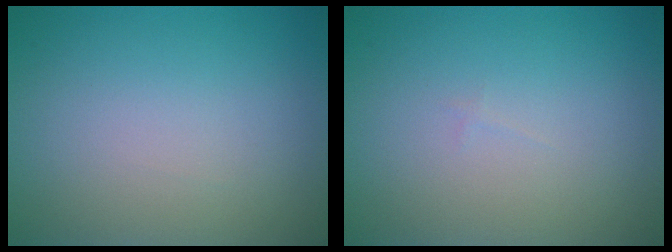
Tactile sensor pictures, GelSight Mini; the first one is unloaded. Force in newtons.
{"total": 0.0}